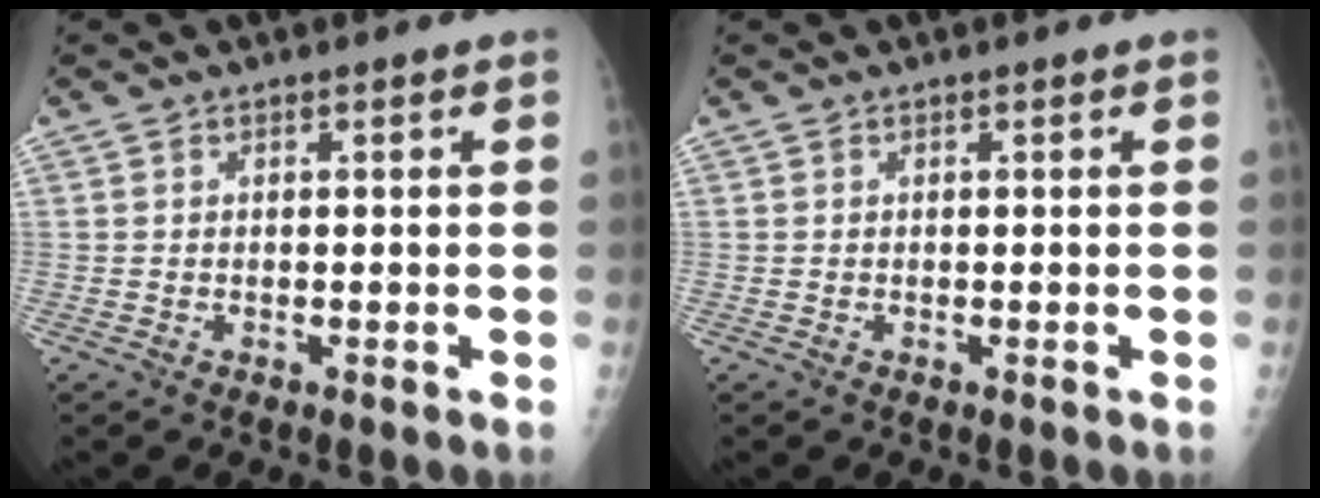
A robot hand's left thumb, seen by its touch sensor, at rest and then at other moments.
{"total": 0.0}